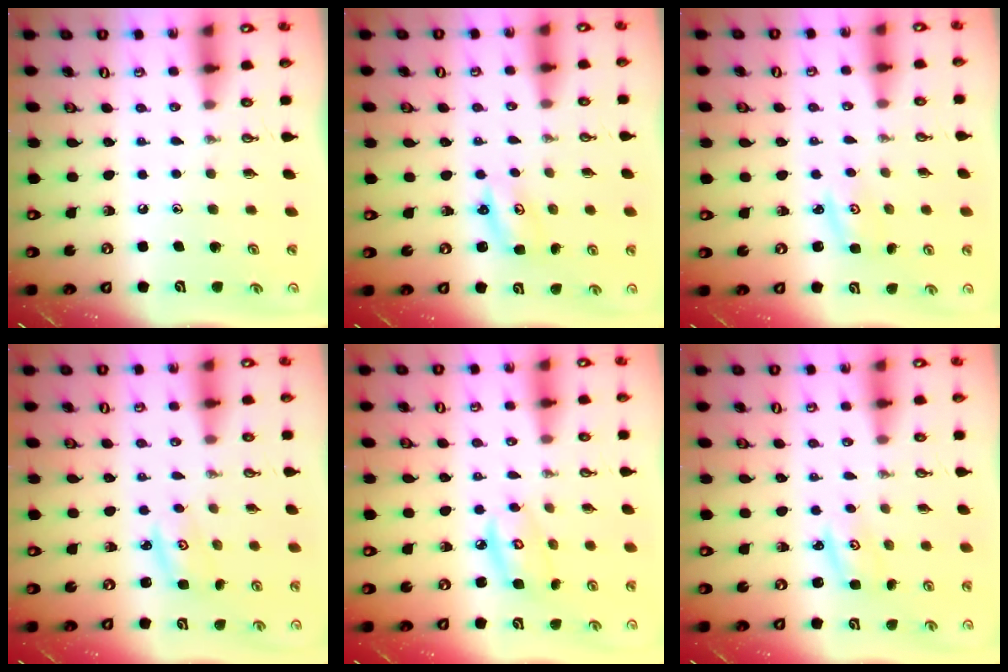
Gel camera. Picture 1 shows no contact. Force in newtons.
{"total": 2.6, "press": 2.6, "slide": 0.3}
{"total": 1.8, "press": 1.8, "slide": 0.0}
{"total": 2.7, "press": 2.7, "slide": 0.2}
{"total": 6.5, "press": 6.5, "slide": 0.3}
{"total": 1.8, "press": 1.8, "slide": 0.1}